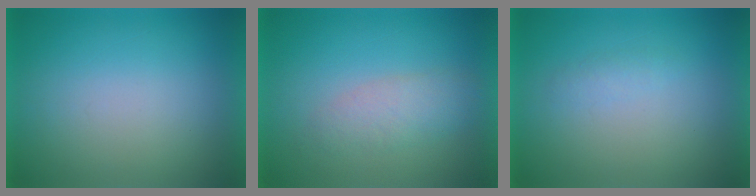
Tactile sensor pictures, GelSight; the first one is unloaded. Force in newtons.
{"total": 2.9}
{"total": 1.2}